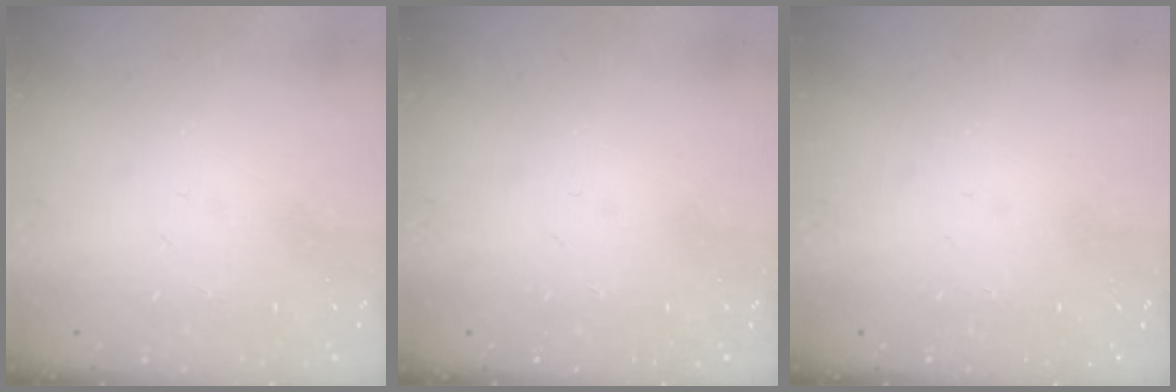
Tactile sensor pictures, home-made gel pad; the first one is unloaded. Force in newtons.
{"total": 0.0}
{"total": 0.0}